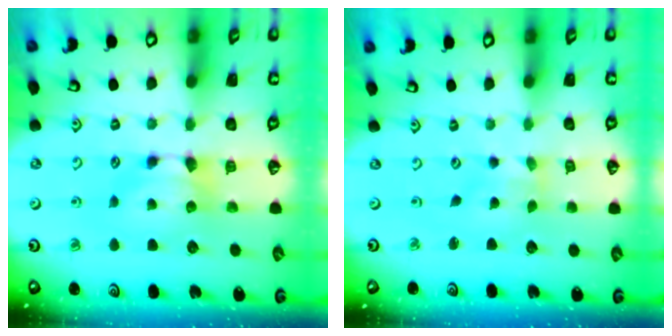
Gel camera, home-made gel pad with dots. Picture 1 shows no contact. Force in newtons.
{"total": 2.4, "press": 2.4, "slide": 0.7}